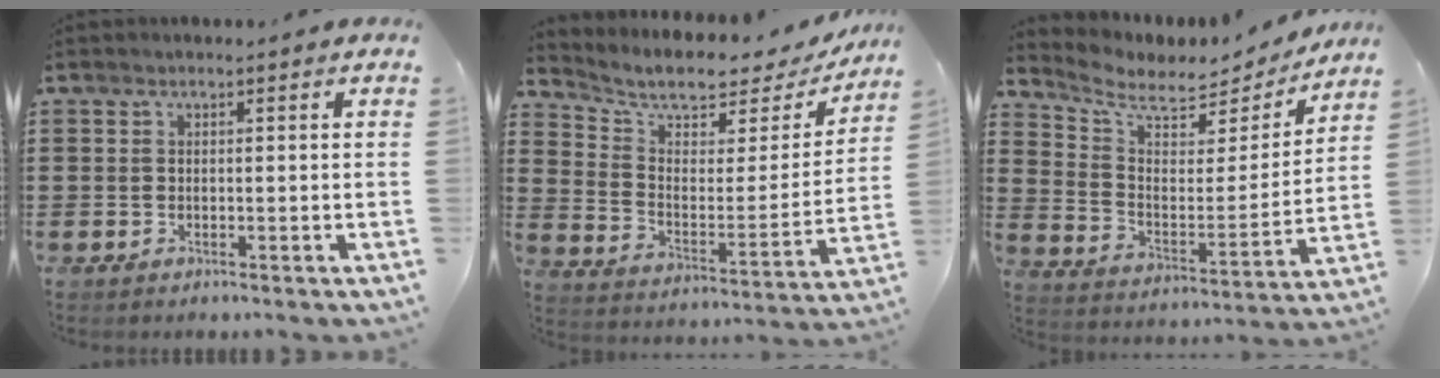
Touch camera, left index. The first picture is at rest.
{"total": 6.2, "force": [5.3, 2.1, 2.6], "torque": [-0.073, -0.040, 0.085]}
{"total": 6.0, "force": [5.2, 2.3, 1.8], "torque": [-0.068, -0.038, 0.090]}